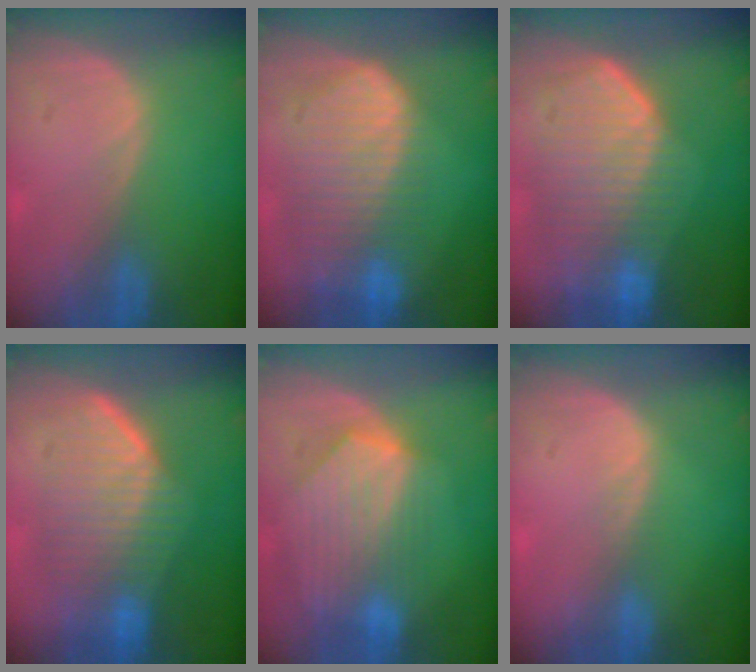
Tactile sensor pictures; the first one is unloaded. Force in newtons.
{"total": 10.4, "press": 9.0, "slide": 5.3}
{"total": 10.8, "press": 9.4, "slide": 5.3}
{"total": 8.3, "press": 8.2, "slide": 1.4}
{"total": 8.6, "press": 7.8, "slide": 3.7}
{"total": 1.1, "press": 0.7, "slide": 0.9}